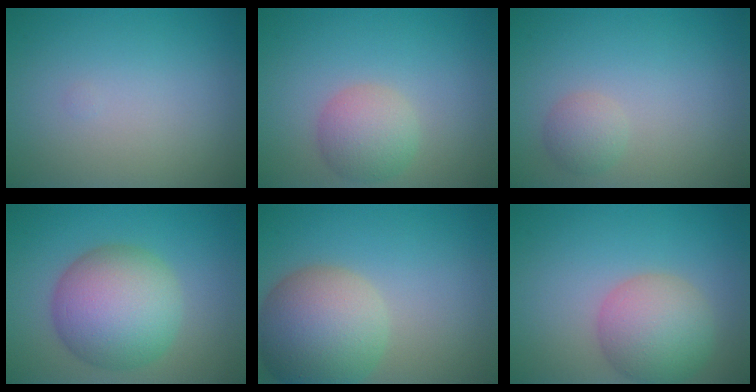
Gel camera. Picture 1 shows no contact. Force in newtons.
{"total": 3.4, "press": 3.4, "slide": 0.3}
{"total": 1.6, "press": 1.6, "slide": 0.1}
{"total": 8.6, "press": 8.6, "slide": 0.3}
{"total": 8.6, "press": 8.5, "slide": 0.6}
{"total": 5.6, "press": 5.6, "slide": 0.4}